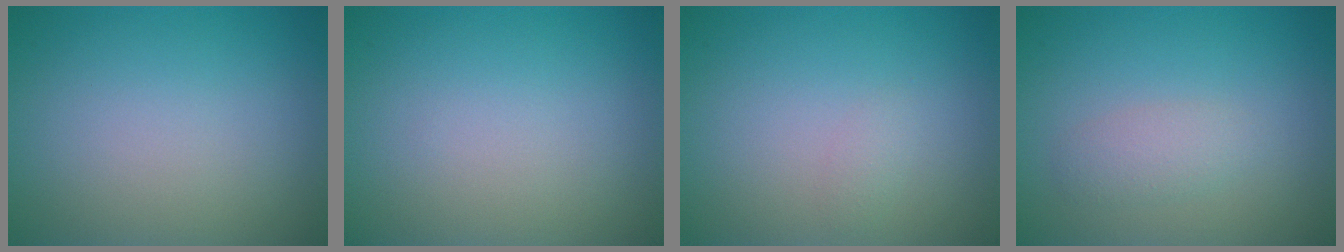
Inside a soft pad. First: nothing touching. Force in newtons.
{"total": 0.0}
{"total": 0.7, "press": 0.7, "slide": 0.1}
{"total": 1.7, "press": 1.7, "slide": 0.2}